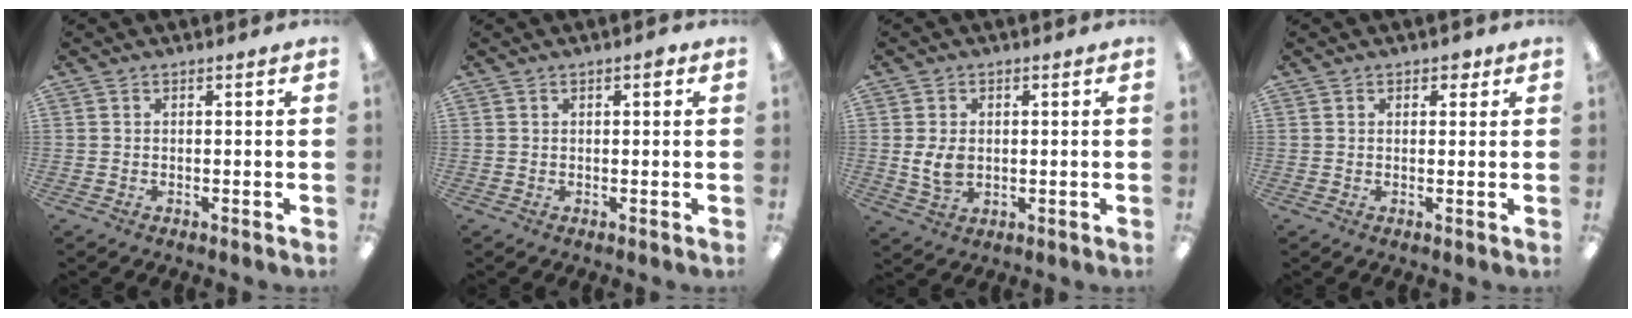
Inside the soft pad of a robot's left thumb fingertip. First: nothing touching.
{"total": 1.6, "force": [0.7, 0.5, 1.3], "torque": [-0.019, 0.001, 0.010]}
{"total": 5.6, "force": [0.0, 4.1, 3.9], "torque": [-0.083, -0.002, -0.003]}
{"total": 2.1, "force": [1.2, 1.4, 1.0], "torque": [-0.004, -0.002, 0.018]}